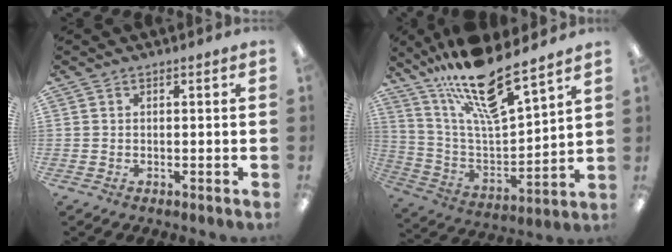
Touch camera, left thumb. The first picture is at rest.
{"total": 18.4, "force": [14.6, 3.8, 10.6], "torque": [-0.202, -0.096, 0.248]}